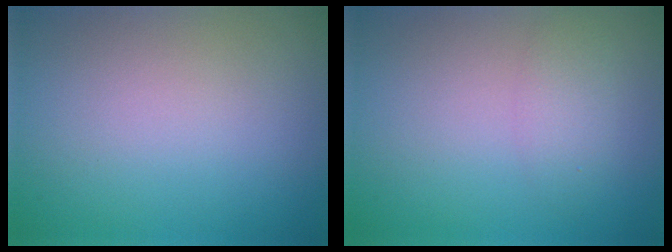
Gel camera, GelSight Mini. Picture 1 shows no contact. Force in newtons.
{"total": 1.7, "press": 1.7, "slide": 0.1}